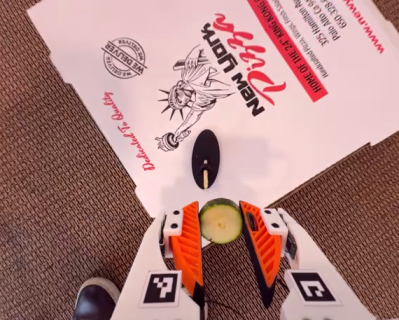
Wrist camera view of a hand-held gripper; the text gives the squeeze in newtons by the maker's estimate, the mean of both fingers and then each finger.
{"total": 7.3, "left": 7.4, "right": 7.1}